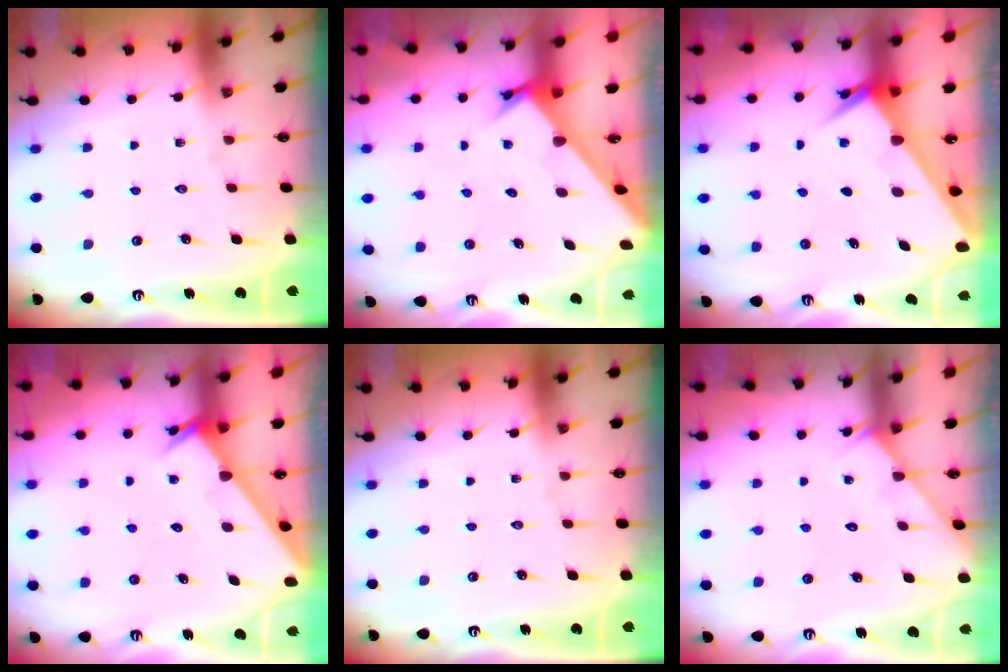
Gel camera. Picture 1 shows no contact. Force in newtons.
{"total": 2.1, "press": 2.1, "slide": 0.2}
{"total": 2.5, "press": 2.5, "slide": 0.2}
{"total": 3.8, "press": 3.8, "slide": 0.4}
{"total": 0.0}
{"total": 3.5, "press": 3.5, "slide": 0.3}